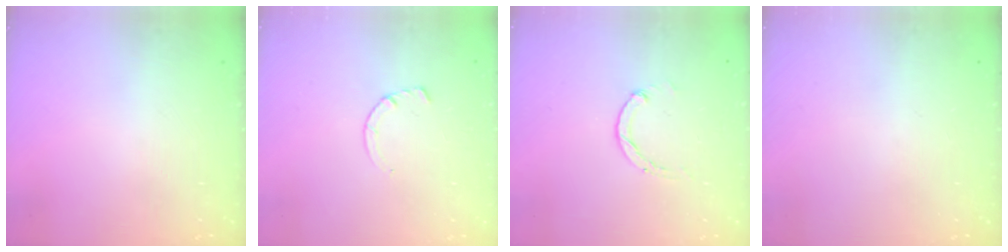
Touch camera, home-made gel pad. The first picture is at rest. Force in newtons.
{"total": 2.9, "press": 2.9, "slide": 0.4}
{"total": 1.2, "press": 1.2, "slide": 0.3}
{"total": 0.0}